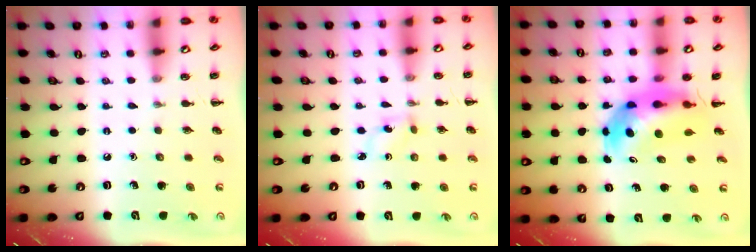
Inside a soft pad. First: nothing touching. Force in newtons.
{"total": 2.5, "press": 2.3, "slide": 1.0}
{"total": 7.1, "press": 6.7, "slide": 2.2}